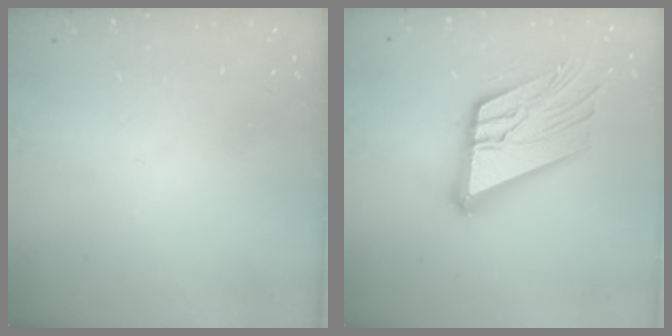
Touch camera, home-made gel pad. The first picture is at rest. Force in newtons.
{"total": 19.8, "press": 19.7, "slide": 2.3}